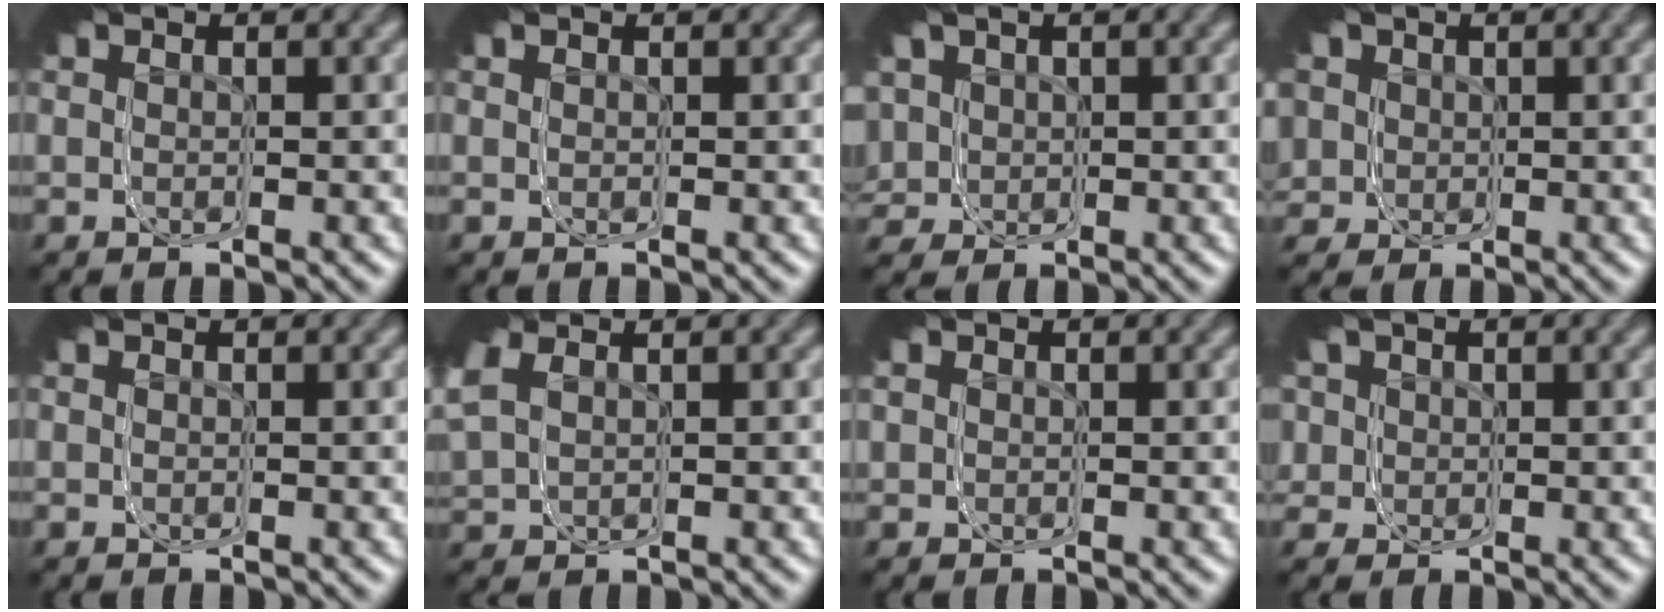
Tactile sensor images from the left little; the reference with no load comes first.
{"total": 0.0}
{"total": 7.5, "force": [-0.6, 6.8, 3.1], "torque": [-0.073, -0.024, -0.014]}
{"total": 9.6, "force": [0.1, 8.5, 4.6], "torque": [-0.094, -0.020, -0.007]}
{"total": 0.0}
{"total": 4.7, "force": [1.0, 3.7, 2.7], "torque": [-0.073, 0.005, 0.011]}
{"total": 1.4, "force": [-0.1, 1.3, 0.4], "torque": [-0.010, -0.007, -0.002]}
{"total": 6.3, "force": [0.2, 5.6, 3.0], "torque": [-0.065, -0.019, 0.000]}